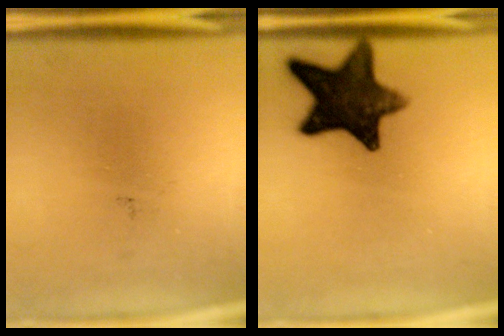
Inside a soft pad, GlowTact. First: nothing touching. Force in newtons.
{"total": 14.0}